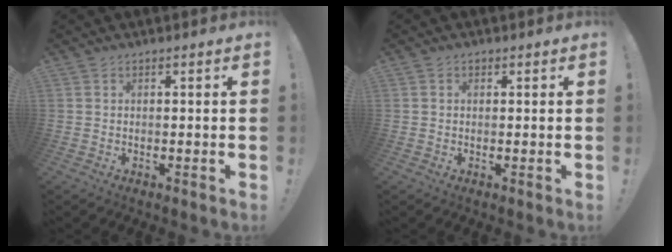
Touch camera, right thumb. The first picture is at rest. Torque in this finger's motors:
{"motor_torque": [0.06, -0.16, -0.11, 0.08, -0.02]}